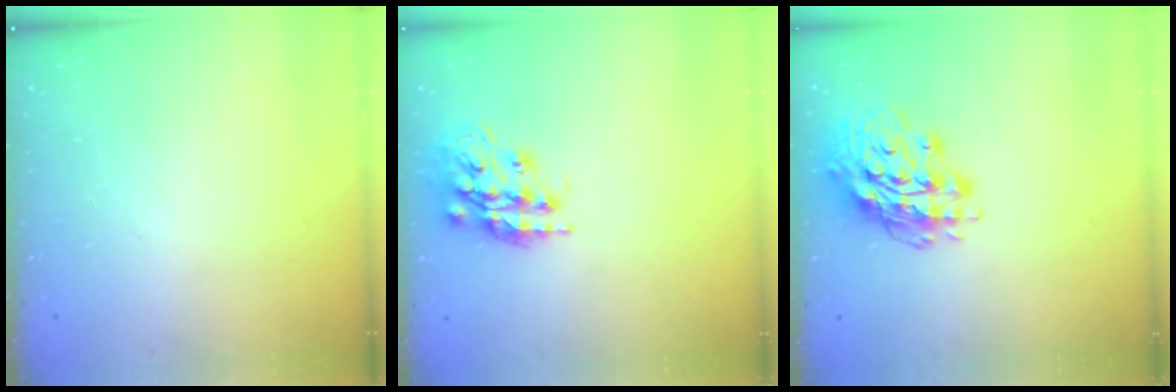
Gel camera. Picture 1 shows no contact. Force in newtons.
{"total": 16.2, "press": 16.1, "slide": 1.2}
{"total": 15.9, "press": 15.8, "slide": 1.3}